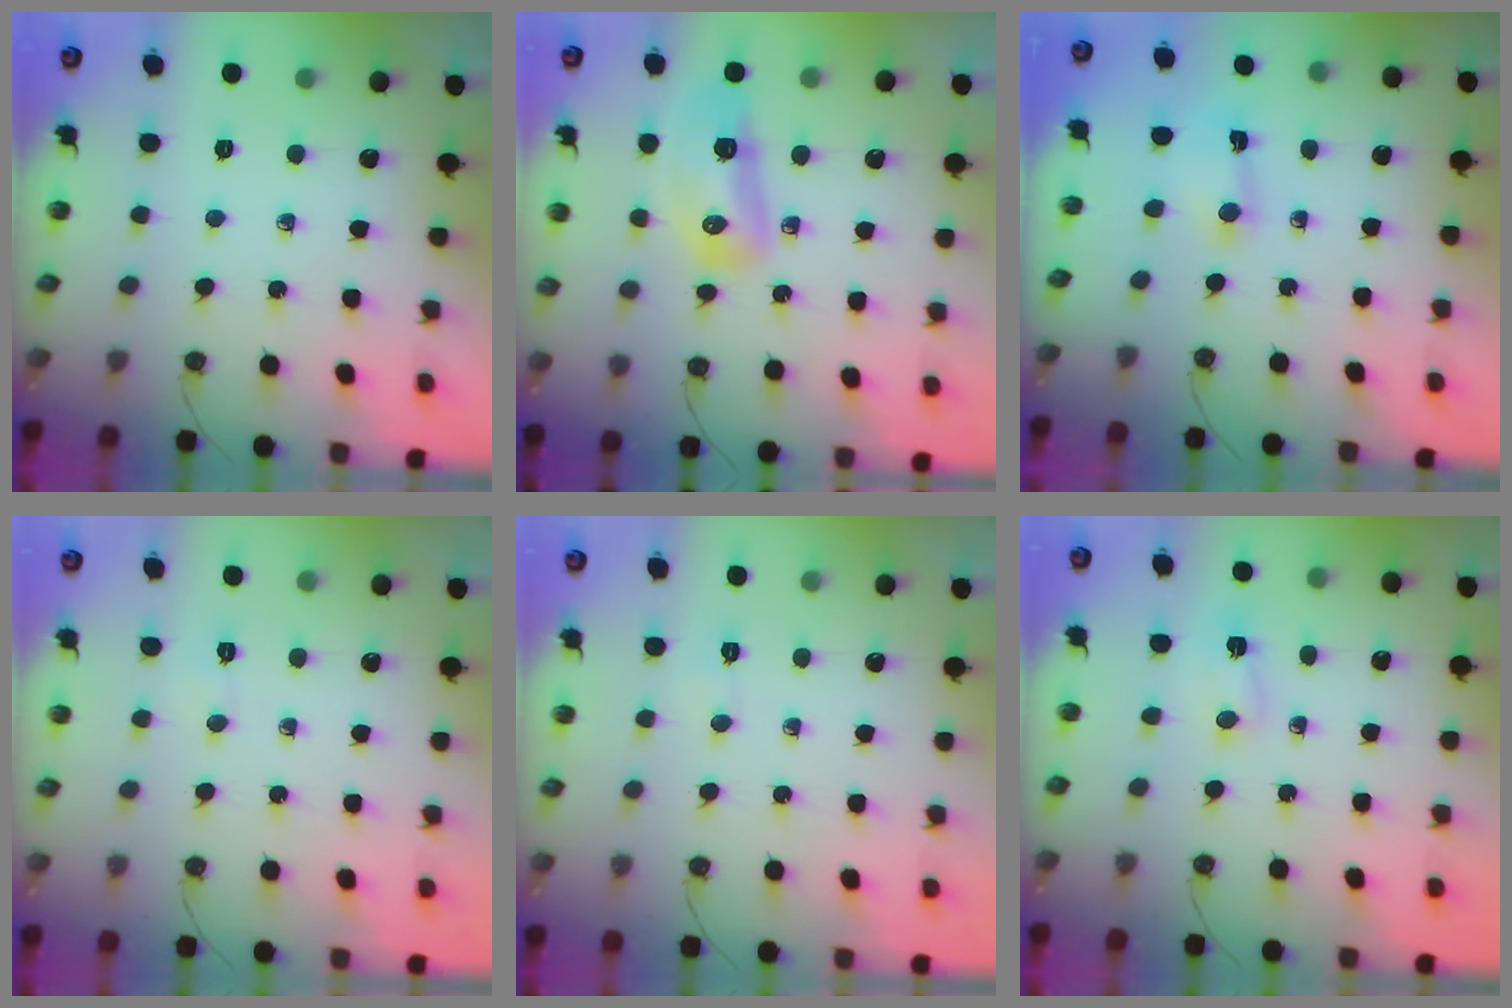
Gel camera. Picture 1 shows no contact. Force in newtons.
{"total": 10.1, "press": 10.0, "slide": 1.6}
{"total": 2.0, "press": 2.0, "slide": 0.2}
{"total": 2.3, "press": 2.3, "slide": 0.3}
{"total": 2.3, "press": 2.3, "slide": 0.3}
{"total": 3.1, "press": 3.1, "slide": 0.4}